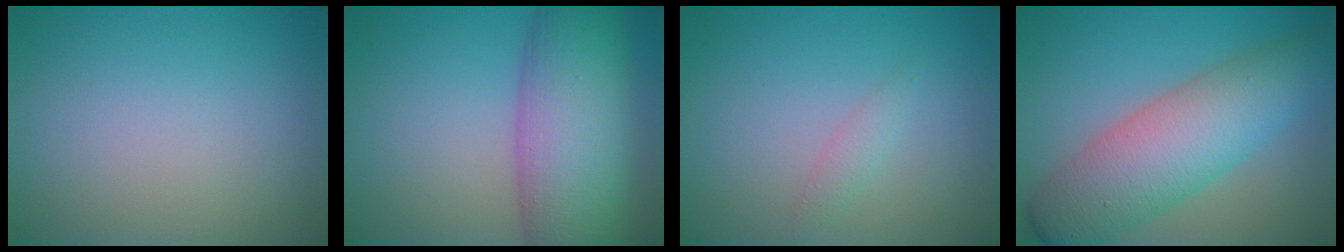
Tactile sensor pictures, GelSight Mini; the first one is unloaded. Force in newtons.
{"total": 10.8, "press": 10.8, "slide": 0.4}
{"total": 1.2, "press": 1.2, "slide": 0.0}
{"total": 8.4, "press": 8.4, "slide": 0.1}